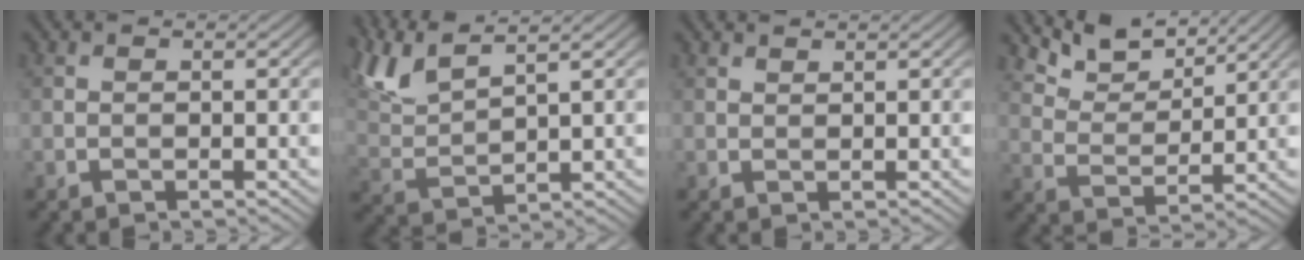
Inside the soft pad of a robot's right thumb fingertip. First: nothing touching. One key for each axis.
{"total": 8.2, "fx": 6.0, "fy": 1.9, "fz": 5.2, "tx": -0.126, "ty": 0.019, "tz": 0.126}
{"total": 0.8, "fx": 0.7, "fy": 0.1, "fz": 0.2, "tx": -0.008, "ty": 0.000, "tz": 0.018}
{"total": 6.7, "fx": 5.4, "fy": 2.5, "fz": 2.9, "tx": -0.074, "ty": 0.000, "tz": 0.109}